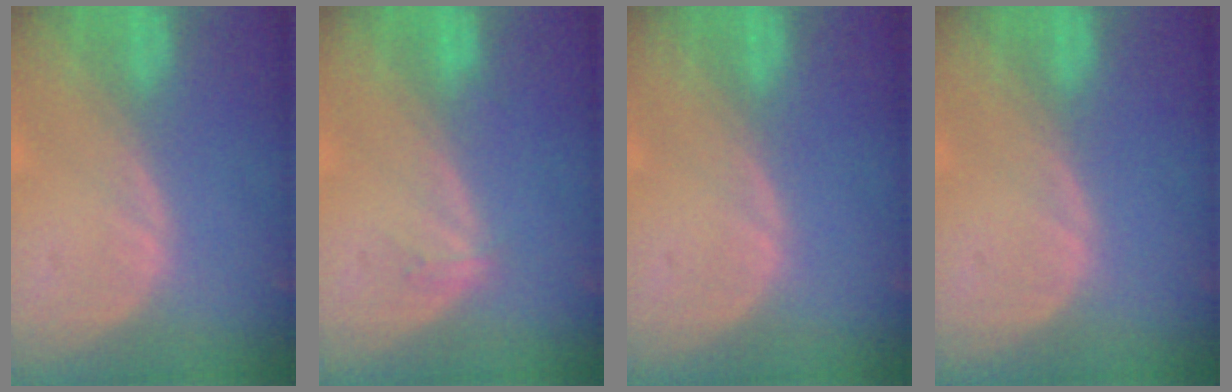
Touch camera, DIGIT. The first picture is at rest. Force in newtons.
{"total": 1.1, "press": 1.1, "slide": 0.1}
{"total": 0.0}
{"total": 0.0}